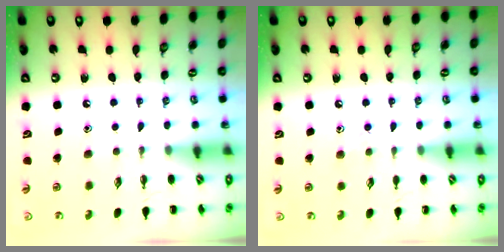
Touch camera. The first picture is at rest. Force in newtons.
{"total": 5.1, "press": 4.9, "slide": 1.4}